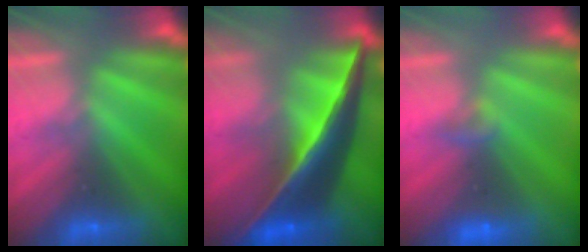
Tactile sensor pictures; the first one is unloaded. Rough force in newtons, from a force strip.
{"total": 9.1}
{"total": 1.4}